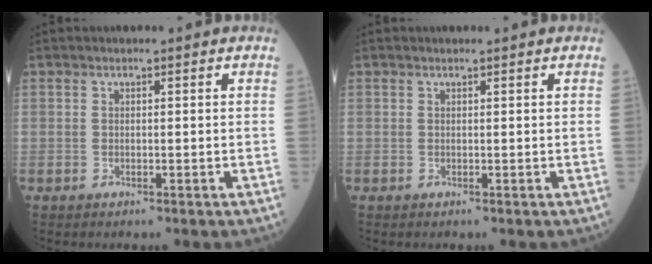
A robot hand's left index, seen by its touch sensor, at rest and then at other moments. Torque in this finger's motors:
{"motor_torque": [0.17, -0.06, -0.02, -0.01]}